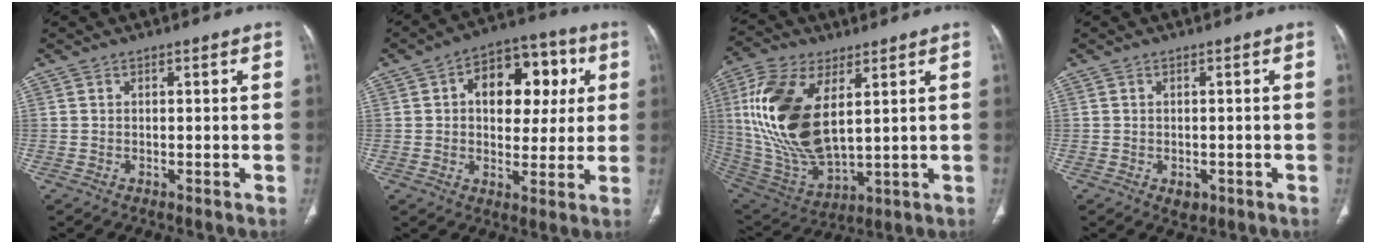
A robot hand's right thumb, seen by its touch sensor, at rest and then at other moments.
{"total": 15.3, "force": [3.6, 9.9, 11.0], "torque": [-0.103, 0.016, 0.049]}
{"total": 21.2, "force": [5.3, 10.7, 17.5], "torque": [-0.362, -0.027, 0.110]}
{"total": 2.2, "force": [-0.8, 1.5, 1.3], "torque": [-0.010, 0.001, -0.003]}